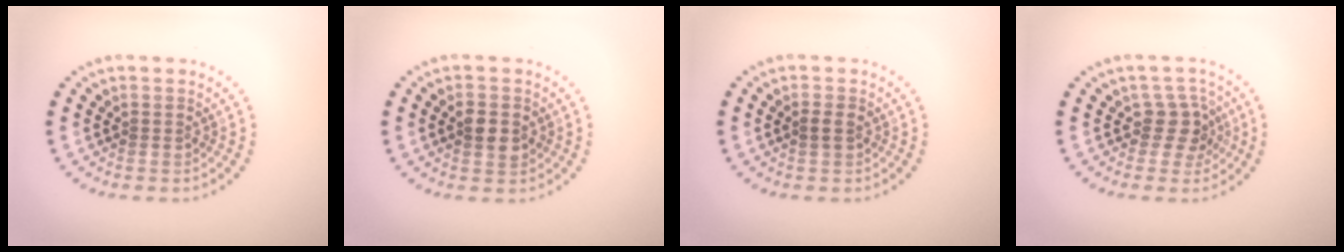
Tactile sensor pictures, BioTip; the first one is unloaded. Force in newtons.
{"total": 2.5, "press": 2.5, "slide": 0.1}
{"total": 1.2, "press": 1.2, "slide": 0.2}
{"total": 2.7, "press": 2.1, "slide": 1.7}